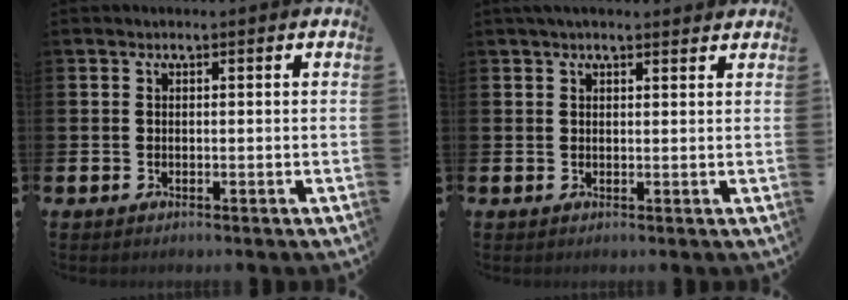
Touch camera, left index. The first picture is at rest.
{"total": 2.0, "force": [1.8, 0.4, 0.8], "torque": [-0.016, 0.002, 0.032]}